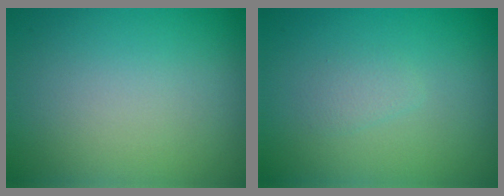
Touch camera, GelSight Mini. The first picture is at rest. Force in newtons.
{"total": 0.9, "press": 0.9, "slide": 0.0}